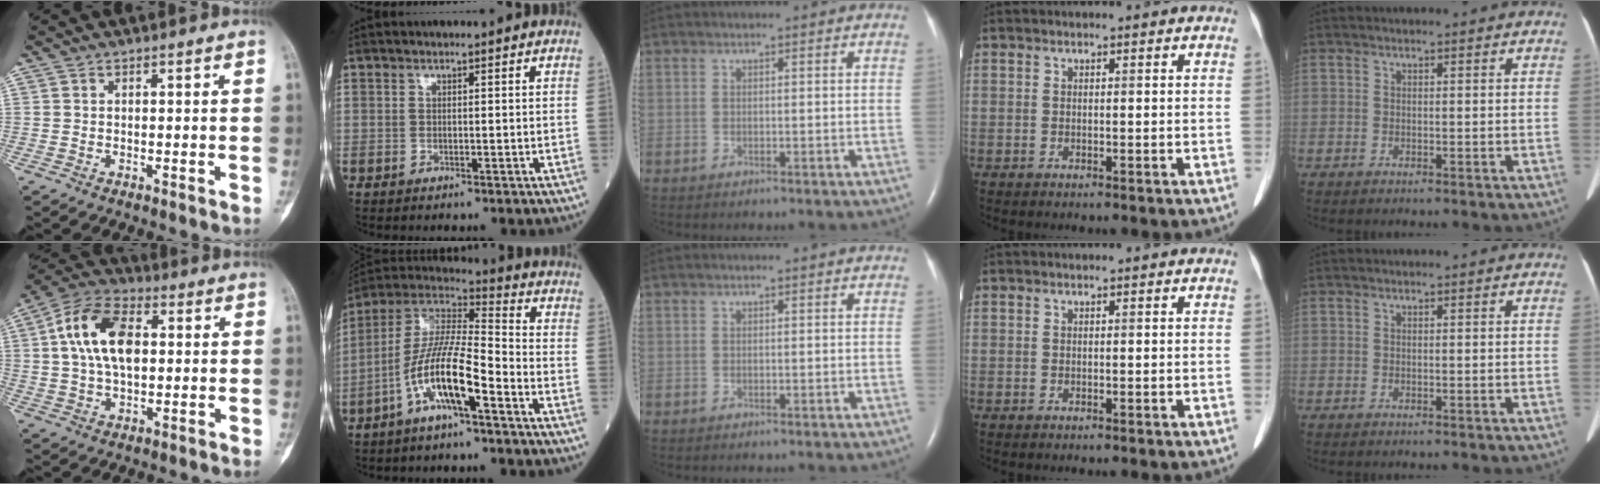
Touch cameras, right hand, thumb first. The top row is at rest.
{"thumb": {"total": 12.1, "force": [2.1, 6.9, 9.7], "torque": [-0.175, 0.017, 0.032]}, "index": {"total": 11.6, "force": [-5.2, 2.1, 10.1], "torque": [-0.206, 0.010, -0.101]}}